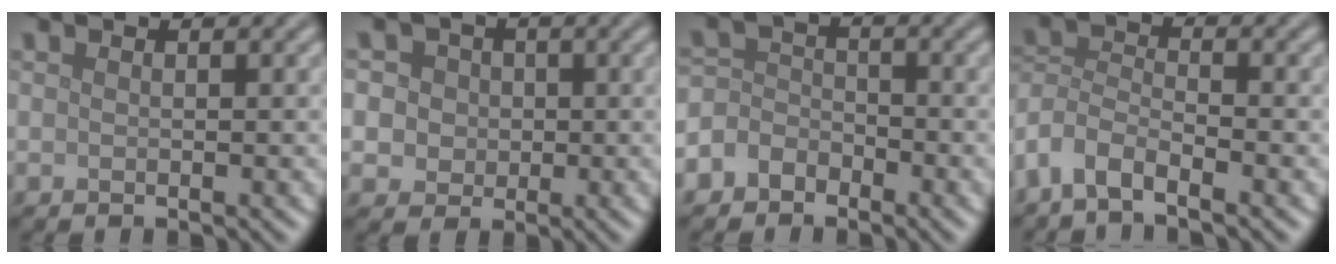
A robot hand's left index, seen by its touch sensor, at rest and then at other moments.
{"total": 6.6, "force": [1.8, 5.7, 2.6], "torque": [-0.039, 0.032, 0.005]}
{"total": 3.1, "force": [-1.9, 2.3, 0.8], "torque": [0.003, 0.007, -0.053]}
{"total": 3.9, "force": [-2.9, 1.3, 2.2], "torque": [-0.046, -0.003, -0.070]}